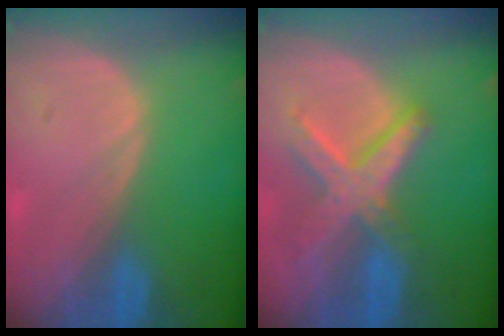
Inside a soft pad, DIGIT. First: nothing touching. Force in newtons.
{"total": 8.2, "press": 7.0, "slide": 4.3}